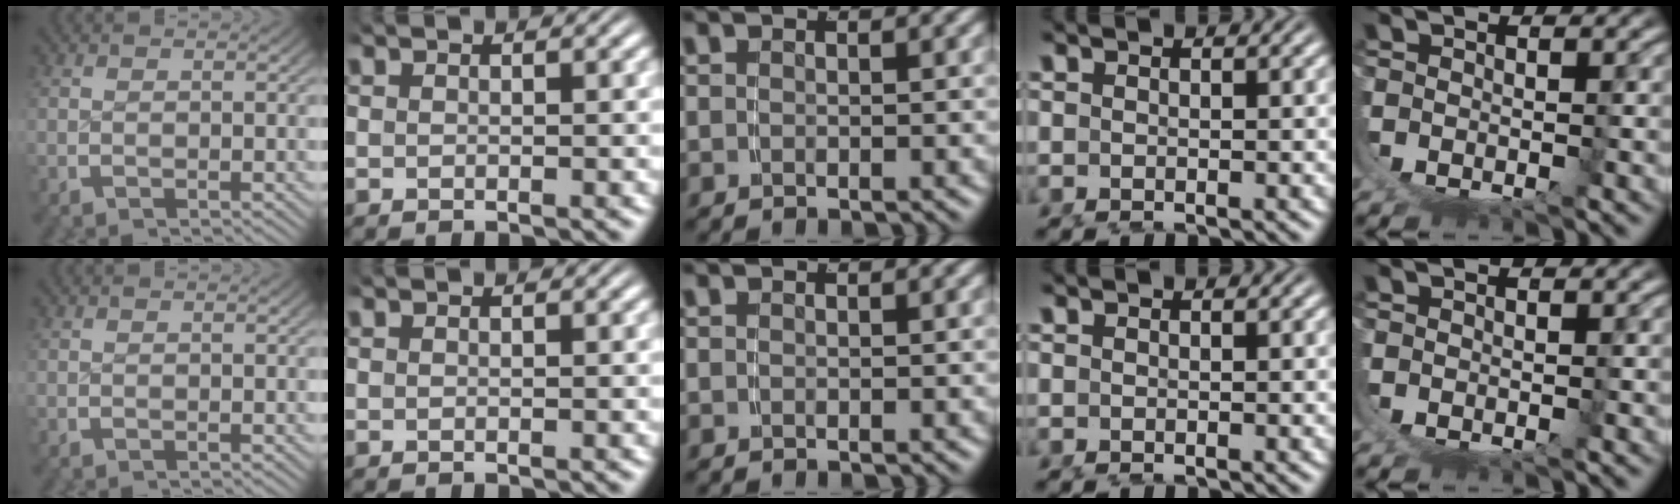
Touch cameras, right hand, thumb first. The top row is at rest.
{}